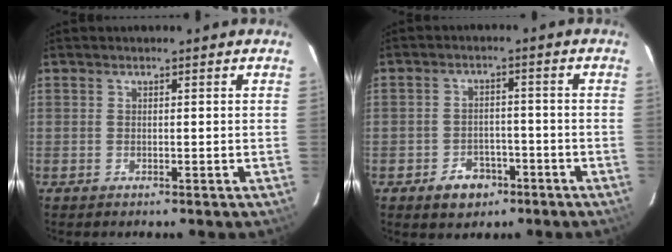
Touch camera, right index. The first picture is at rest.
{"total": 6.1, "force": [-3.6, 4.4, 2.0], "torque": [-0.053, 0.015, -0.039]}